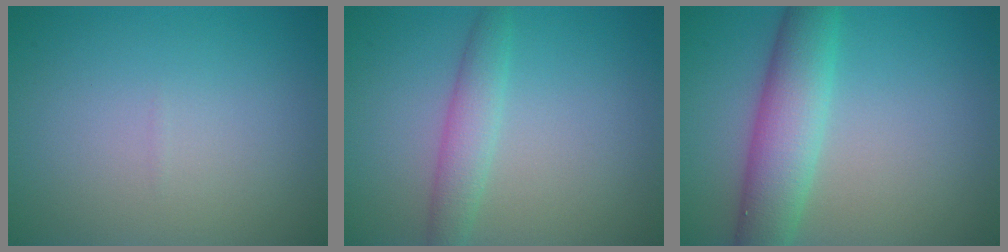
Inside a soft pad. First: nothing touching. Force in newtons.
{"total": 2.7, "press": 2.7, "slide": 0.2}
{"total": 5.6, "press": 5.6, "slide": 0.1}